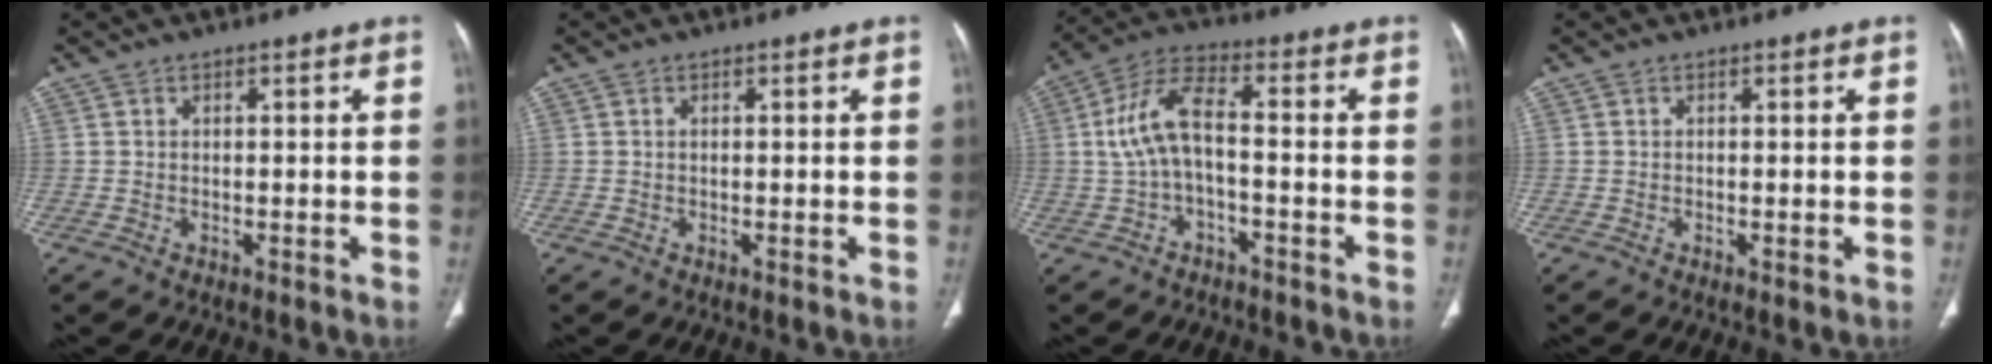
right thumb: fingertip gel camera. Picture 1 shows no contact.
{"total": 0.0}
{"total": 8.8, "force": [-1.2, 3.6, 7.9], "torque": [-0.172, 0.040, -0.029]}
{"total": 0.6, "force": [-0.2, 0.2, 0.5], "torque": [-0.014, -0.004, -0.003]}